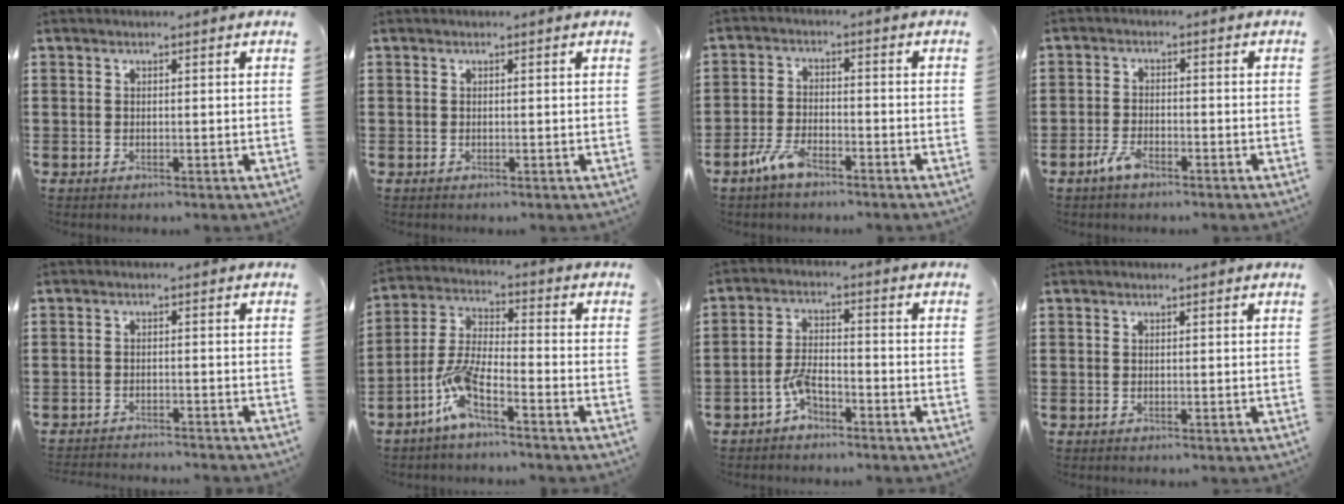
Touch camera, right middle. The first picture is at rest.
{"total": 0.0}
{"total": 4.6, "force": [-3.5, 1.6, 2.5], "torque": [-0.064, 0.003, -0.070]}
{"total": 3.3, "force": [-2.4, 1.2, 1.9], "torque": [-0.056, -0.004, -0.051]}
{"total": 2.0, "force": [-2.0, -0.1, 0.0], "torque": [-0.006, -0.001, -0.042]}
{"total": 7.4, "force": [-5.0, 1.3, 5.3], "torque": [-0.129, -0.015, -0.098]}
{"total": 4.3, "force": [-2.9, 1.7, 2.8], "torque": [-0.071, 0.000, -0.058]}
{"total": 0.0}